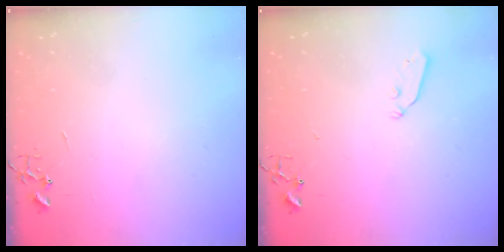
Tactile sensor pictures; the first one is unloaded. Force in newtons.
{"total": 3.3, "press": 3.3, "slide": 0.4}